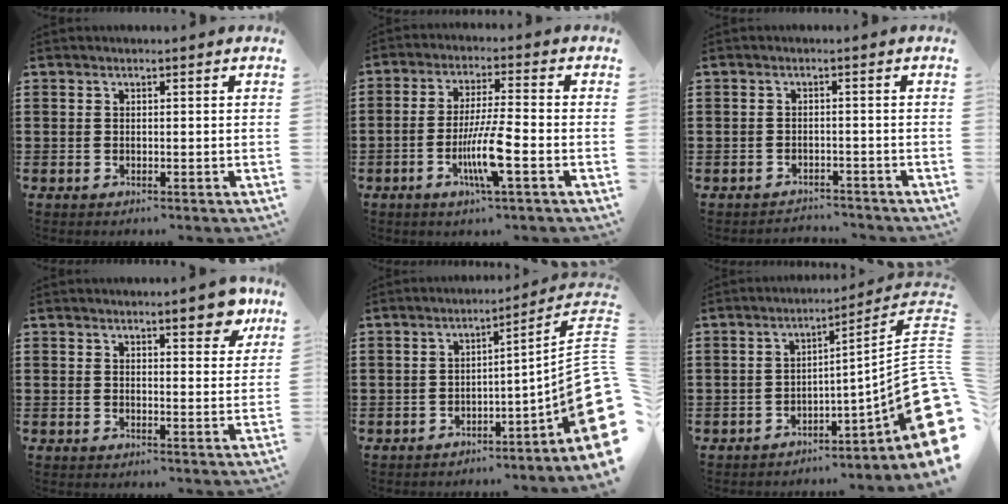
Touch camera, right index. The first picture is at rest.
{"total": 8.4, "force": [-3.2, 0.7, 7.8], "torque": [-0.151, -0.014, -0.060]}
{"total": 2.1, "force": [-2.1, 0.3, -0.3], "torque": [-0.002, 0.003, -0.048]}
{"total": 5.5, "force": [4.0, 1.4, 3.4], "torque": [-0.044, -0.010, 0.065]}
{"total": 8.5, "force": [-1.9, 1.4, 8.1], "torque": [-0.104, -0.026, -0.039]}
{"total": 11.0, "force": [-1.9, 2.5, 10.5], "torque": [-0.143, -0.025, -0.037]}